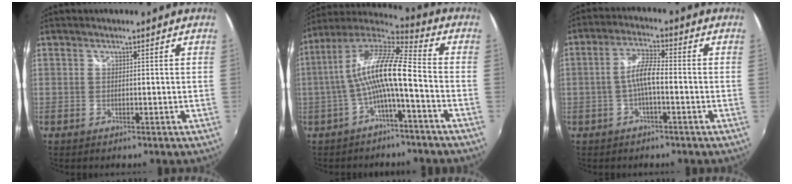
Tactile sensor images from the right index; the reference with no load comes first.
{"total": 12.9, "force": [-2.5, 1.5, 12.6], "torque": [-0.247, 0.017, -0.049]}
{"total": 6.5, "force": [-2.1, 1.3, 6.0], "torque": [-0.130, 0.015, -0.039]}